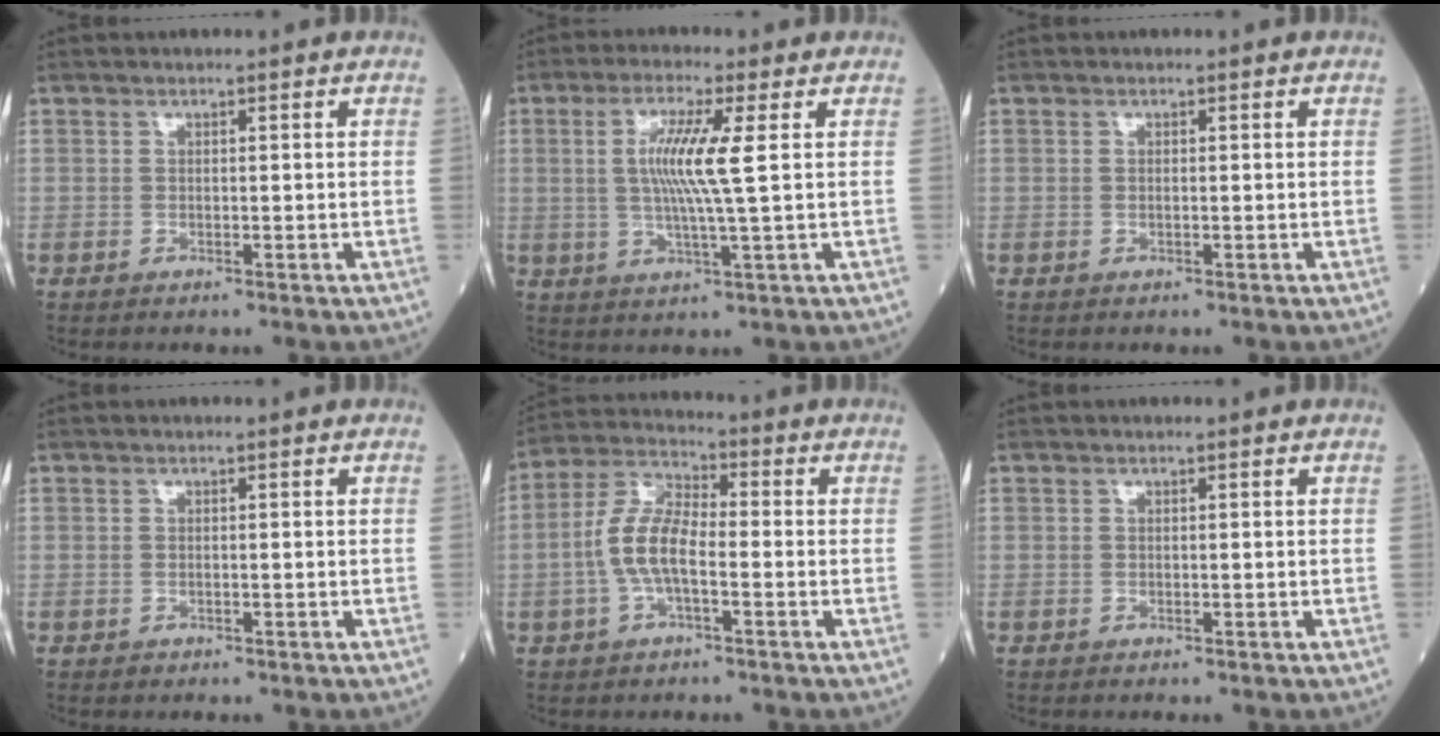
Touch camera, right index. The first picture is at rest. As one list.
[{"total": 7.6, "force": [1.2, -0.6, 7.5], "torque": [-0.154, 0.000, 0.021]}, {"total": 0.0}, {"total": 0.0}, {"total": 7.9, "force": [-1.6, 2.9, 7.2], "torque": [-0.165, 0.014, -0.036]}, {"total": 0.0}]